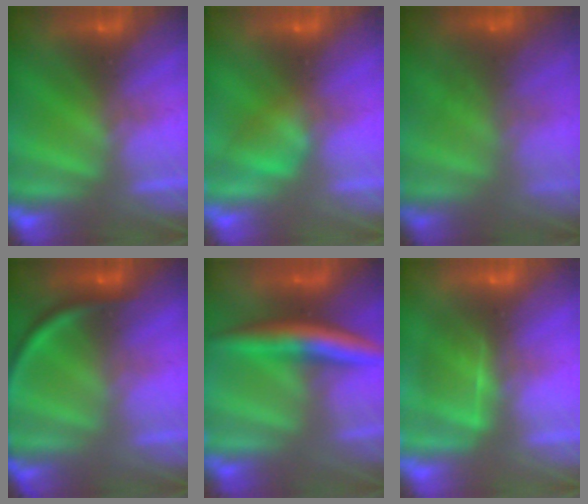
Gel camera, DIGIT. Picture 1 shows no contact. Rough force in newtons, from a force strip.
{"total": 1.6}
{"total": 9.1}
{"total": 3.3}
{"total": 12.7}
{"total": 4.8}